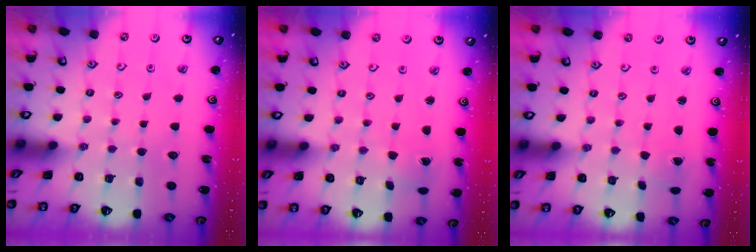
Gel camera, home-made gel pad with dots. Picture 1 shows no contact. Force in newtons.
{"total": 0.7, "press": 0.7, "slide": 0.1}
{"total": 0.7, "press": 0.5, "slide": 0.4}